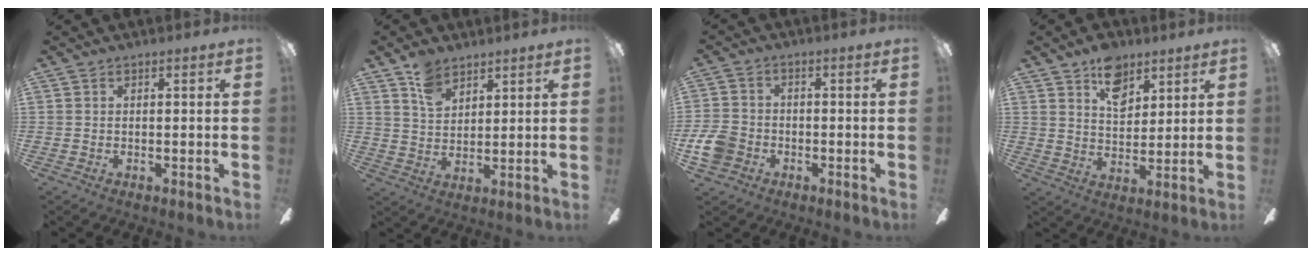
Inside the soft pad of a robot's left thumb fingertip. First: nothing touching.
{"total": 7.2, "force": [5.2, 4.1, 2.9], "torque": [-0.057, -0.014, 0.099]}
{"total": 7.0, "force": [-2.6, 5.5, 3.5], "torque": [-0.087, 0.018, -0.051]}
{"total": 9.9, "force": [6.2, 5.9, 4.9], "torque": [-0.057, -0.026, 0.109]}